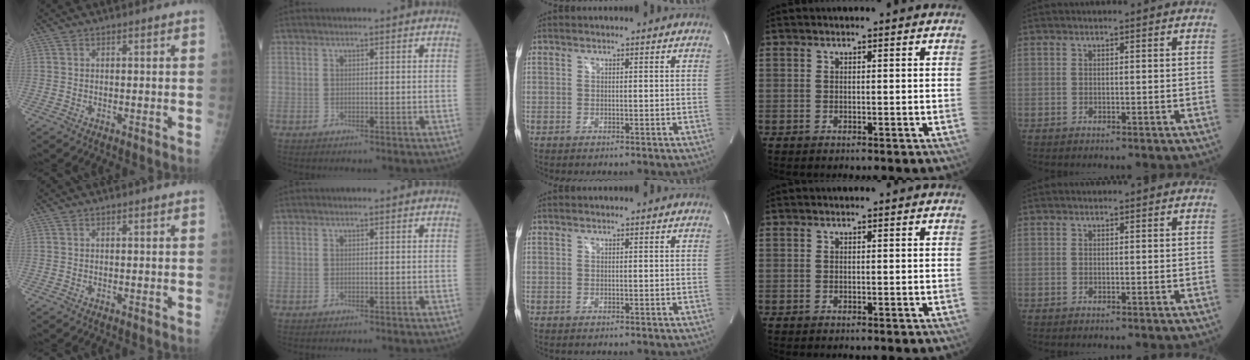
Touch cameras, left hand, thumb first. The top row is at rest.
{}